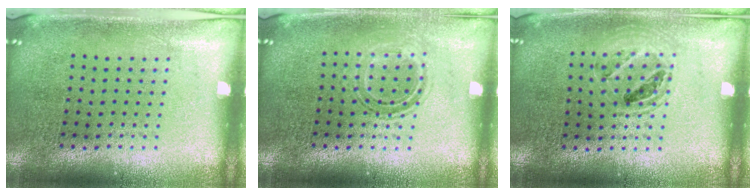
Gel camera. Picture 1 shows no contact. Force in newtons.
{"total": 1.0, "press": 0.9, "slide": 0.4}
{"total": 1.1, "press": 1.1, "slide": 0.4}